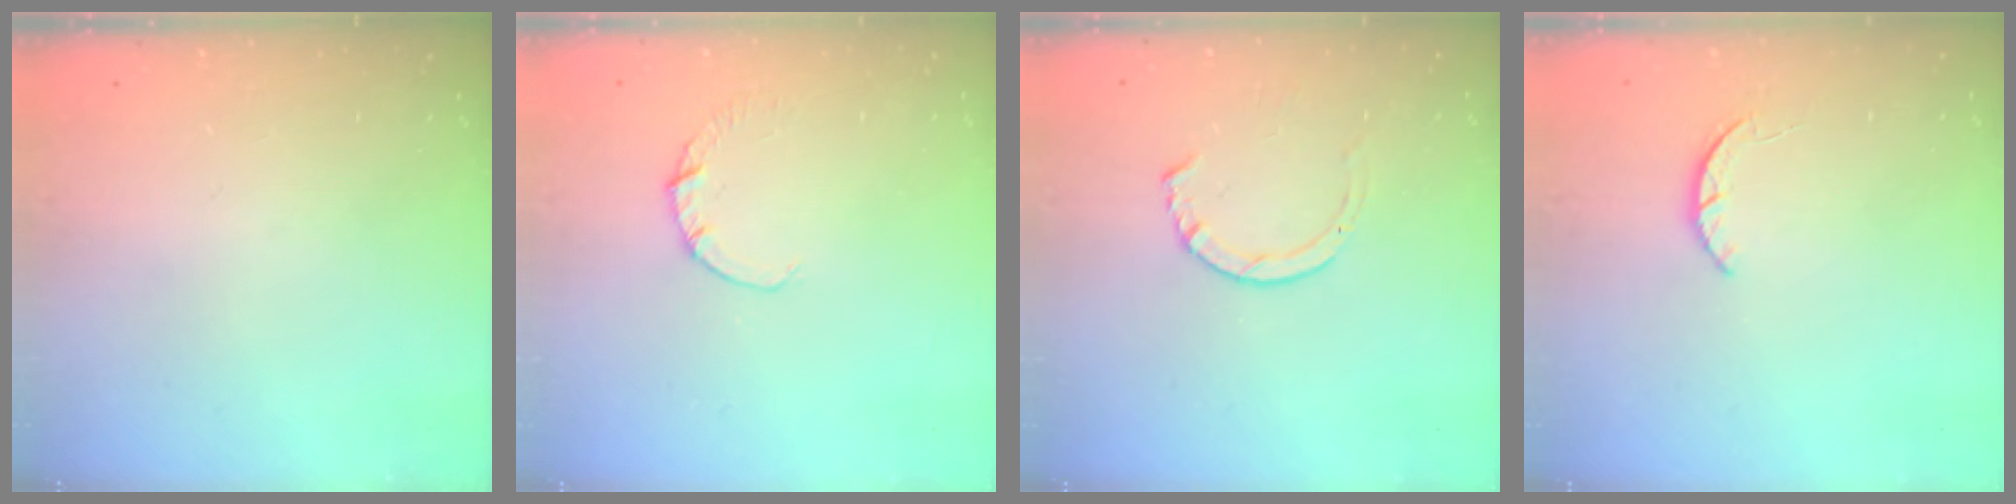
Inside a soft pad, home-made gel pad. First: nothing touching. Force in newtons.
{"total": 1.9, "press": 1.9, "slide": 0.3}
{"total": 3.5, "press": 3.5, "slide": 0.4}
{"total": 1.9, "press": 1.9, "slide": 0.3}